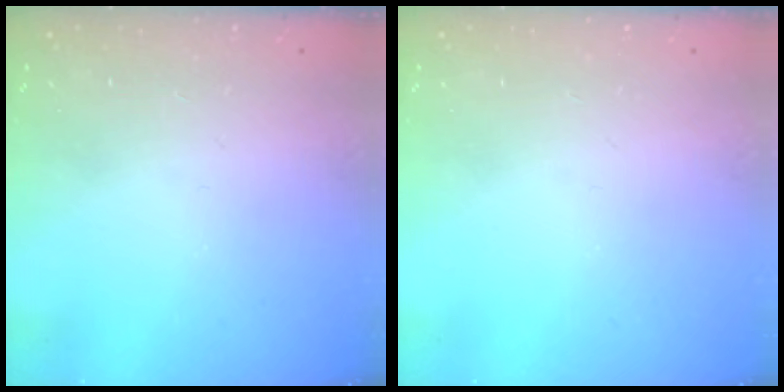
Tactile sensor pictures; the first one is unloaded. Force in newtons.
{"total": 0.0}